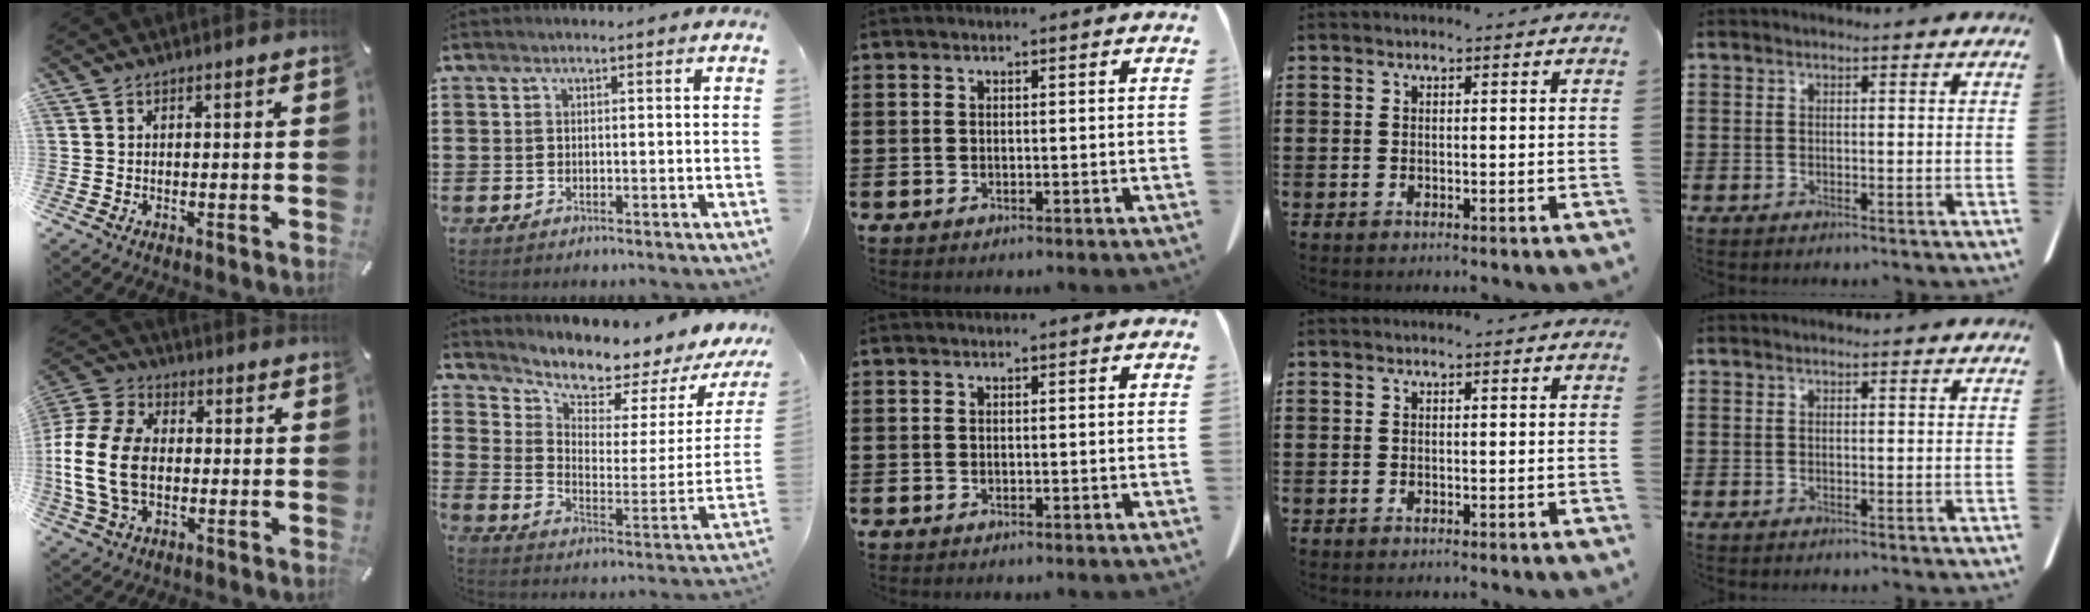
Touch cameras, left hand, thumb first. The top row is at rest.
{"thumb": {"total": 16.1, "force": [-2.0, 11.6, 11.0], "torque": [-0.242, 0.011, -0.039]}, "index": {"total": 4.6, "force": [4.5, 0.7, 0.5], "torque": [-0.029, -0.057, 0.068]}}